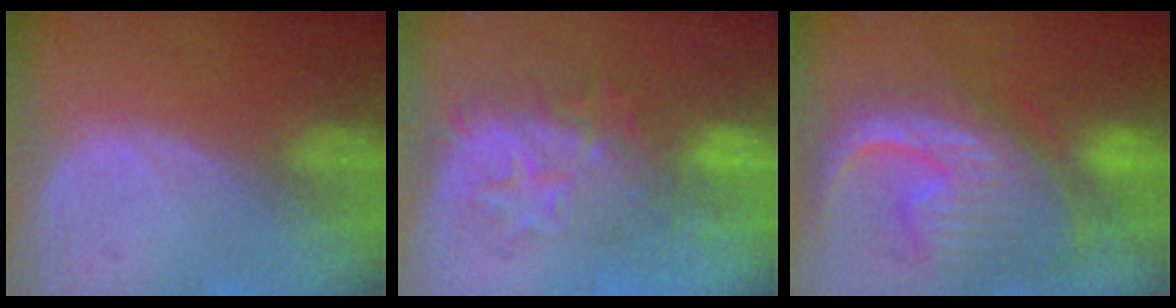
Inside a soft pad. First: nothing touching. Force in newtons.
{"total": 8.4, "press": 8.1, "slide": 2.2}
{"total": 12.8, "press": 10.9, "slide": 6.6}